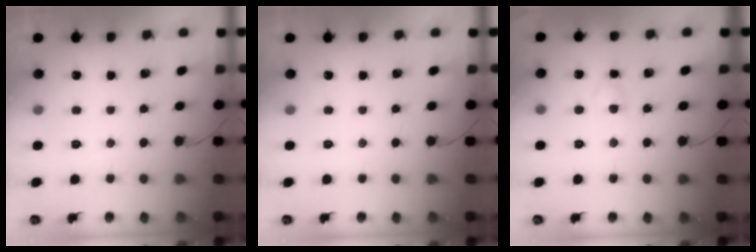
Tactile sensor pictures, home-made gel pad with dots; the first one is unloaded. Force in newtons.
{"total": 0.0}
{"total": 2.8, "press": 2.6, "slide": 1.1}